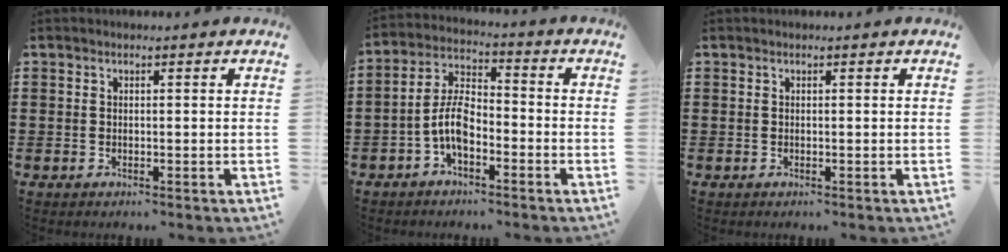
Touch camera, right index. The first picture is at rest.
{"total": 6.6, "force": [-2.7, 3.2, 5.1], "torque": [-0.125, 0.003, -0.059]}
{"total": 0.0}